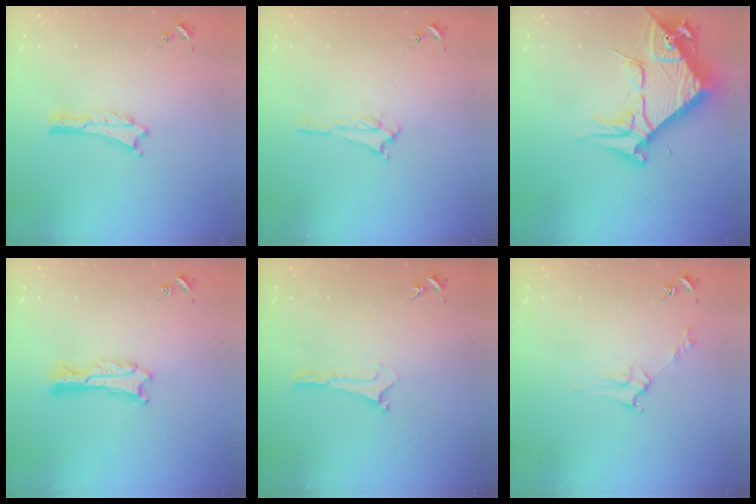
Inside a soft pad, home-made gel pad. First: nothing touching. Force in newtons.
{"total": 0.7, "press": 0.7, "slide": 0.2}
{"total": 12.0, "press": 11.9, "slide": 1.4}
{"total": 1.1, "press": 1.1, "slide": 0.2}
{"total": 0.0}
{"total": 2.8, "press": 2.8, "slide": 0.3}